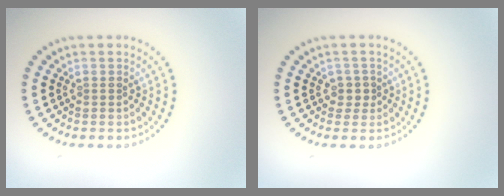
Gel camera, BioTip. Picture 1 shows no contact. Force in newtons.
{"total": 1.2, "press": 0.9, "slide": 0.7}